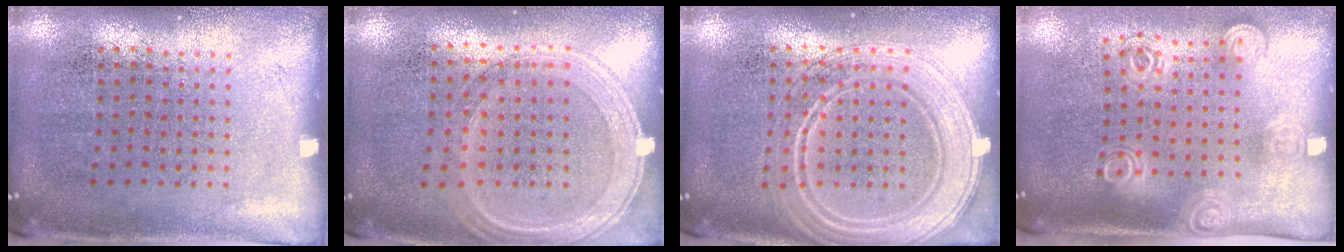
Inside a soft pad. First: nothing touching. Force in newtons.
{"total": 1.2, "press": 1.1, "slide": 0.4}
{"total": 3.8, "press": 3.8, "slide": 0.6}
{"total": 1.8, "press": 1.3, "slide": 1.3}